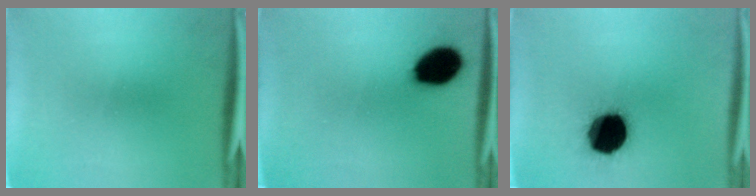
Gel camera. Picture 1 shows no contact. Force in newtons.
{"total": 12.3}
{"total": 19.9}